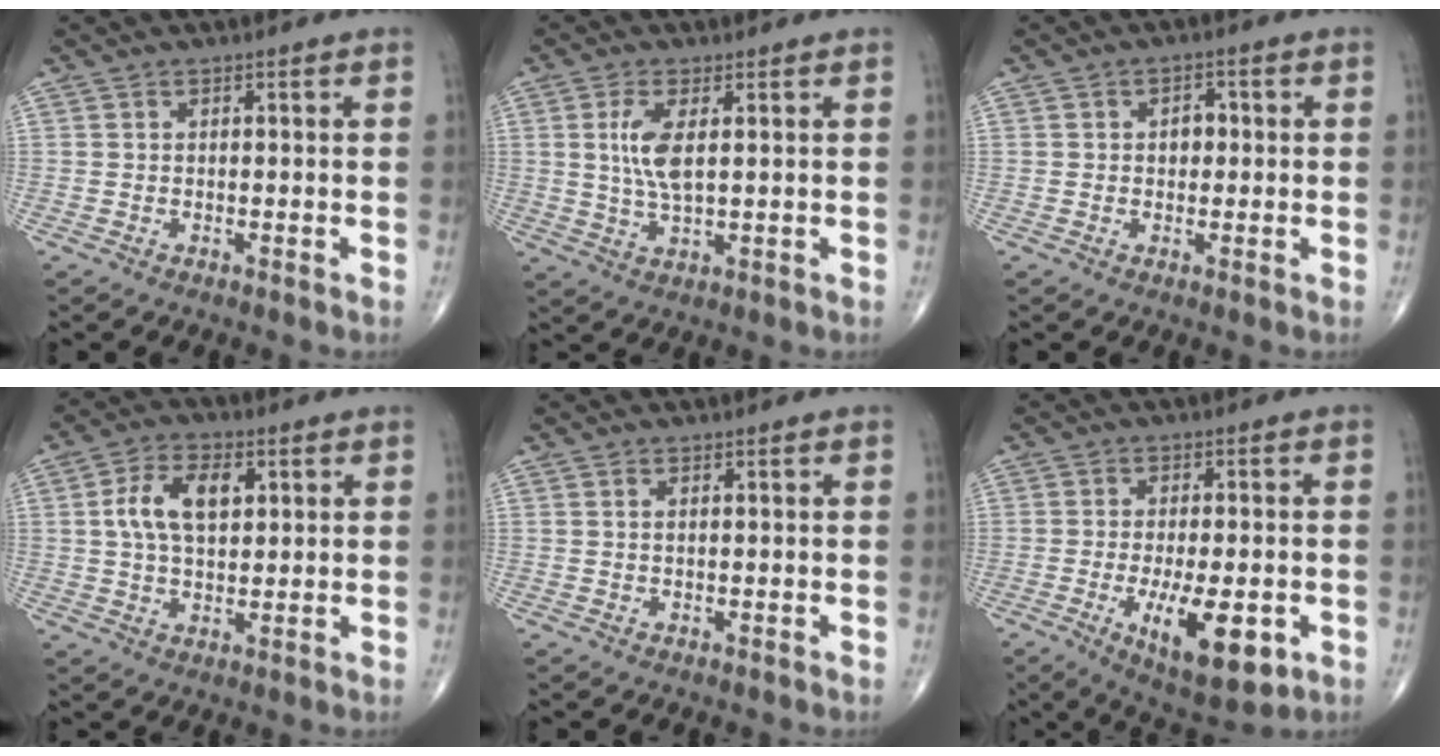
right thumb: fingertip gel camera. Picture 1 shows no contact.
{"total": 6.3, "force": [1.4, 2.2, 5.7], "torque": [-0.128, -0.008, 0.031]}
{"total": 2.8, "force": [0.2, 2.1, 1.9], "torque": [-0.013, 0.008, -0.001]}
{"total": 9.4, "force": [2.3, 5.3, 7.4], "torque": [-0.127, 0.003, 0.041]}
{"total": 0.5, "force": [0.2, 0.2, 0.5], "torque": [-0.014, 0.004, 0.005]}
{"total": 13.1, "force": [-4.1, 5.0, 11.4], "torque": [-0.167, -0.012, -0.052]}